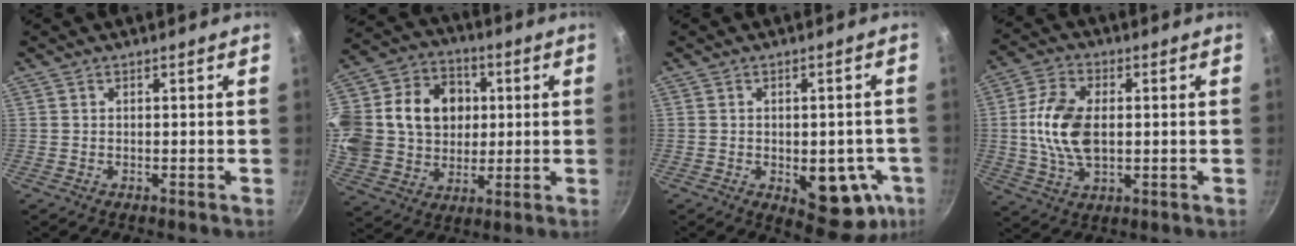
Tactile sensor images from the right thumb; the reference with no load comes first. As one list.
[{"total": 27.1, "force": [4.1, 22.1, 15.1], "torque": [-0.334, 0.040, 0.080]}, {"total": 13.0, "force": [-3.6, 6.9, 10.4], "torque": [-0.080, 0.001, -0.035]}, {"total": 11.7, "force": [0.4, 6.9, 9.4], "torque": [-0.178, 0.007, 0.007]}]